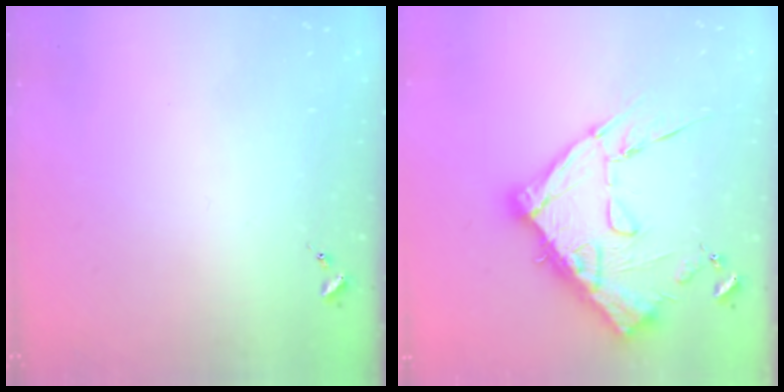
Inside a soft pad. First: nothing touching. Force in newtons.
{"total": 19.4, "press": 19.4, "slide": 1.0}